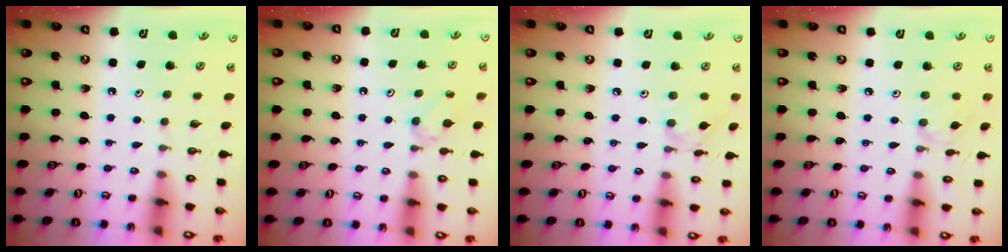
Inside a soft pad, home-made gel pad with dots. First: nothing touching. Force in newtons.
{"total": 3.1, "press": 3.0, "slide": 0.6}
{"total": 4.2, "press": 4.2, "slide": 0.4}
{"total": 1.4, "press": 1.4, "slide": 0.4}